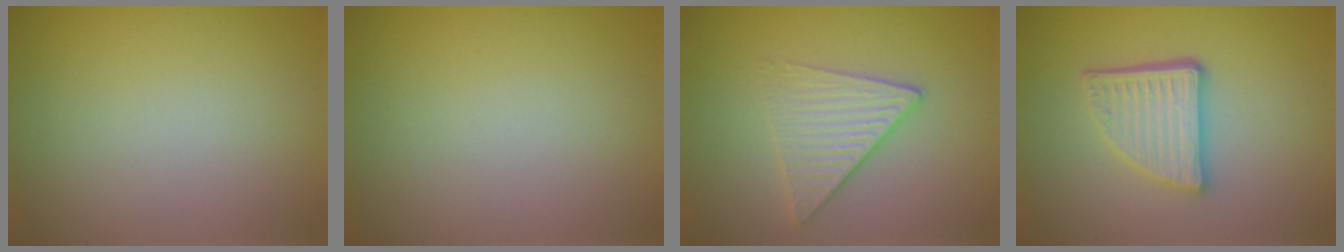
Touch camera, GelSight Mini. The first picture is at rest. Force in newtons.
{"total": 0.0}
{"total": 3.3, "press": 2.9, "slide": 1.5}
{"total": 4.6, "press": 3.4, "slide": 3.1}